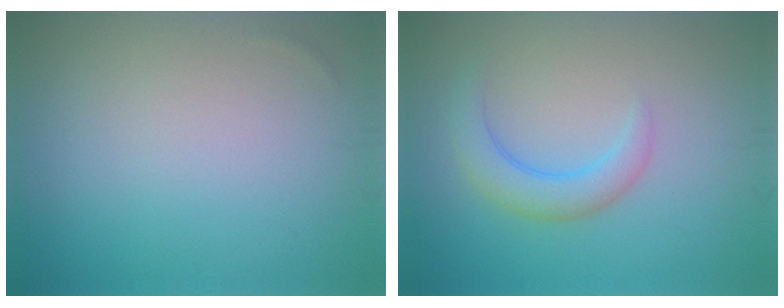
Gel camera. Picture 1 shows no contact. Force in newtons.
{"total": 2.9, "press": 2.9, "slide": 0.3}